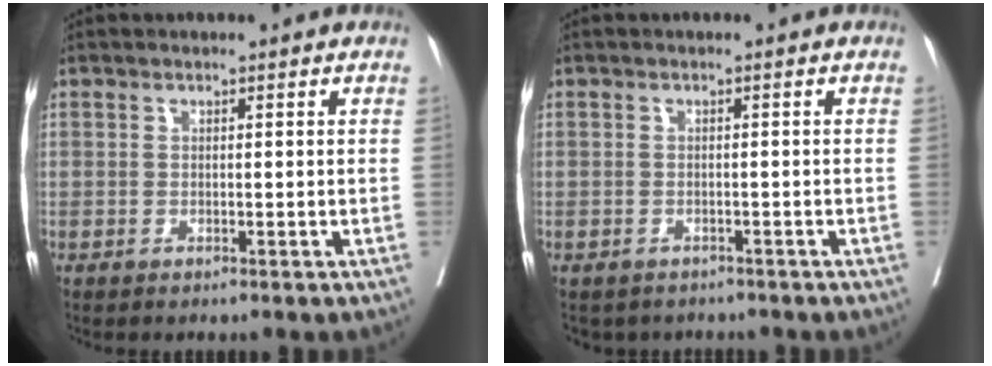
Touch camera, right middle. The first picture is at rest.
{"total": 3.9, "force": [-3.4, 1.9, 0.4], "torque": [-0.004, 0.003, -0.043]}